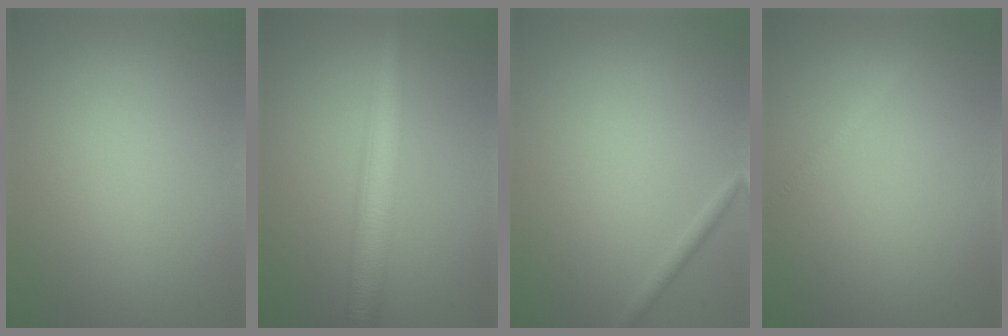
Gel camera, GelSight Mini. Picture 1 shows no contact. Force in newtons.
{"total": 4.9, "press": 4.9, "slide": 0.1}
{"total": 0.9, "press": 0.9, "slide": 0.1}
{"total": 0.7, "press": 0.7, "slide": 0.1}